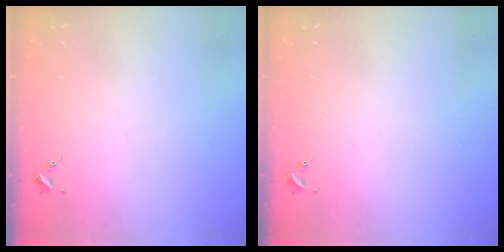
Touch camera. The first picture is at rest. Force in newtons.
{"total": 0.0}